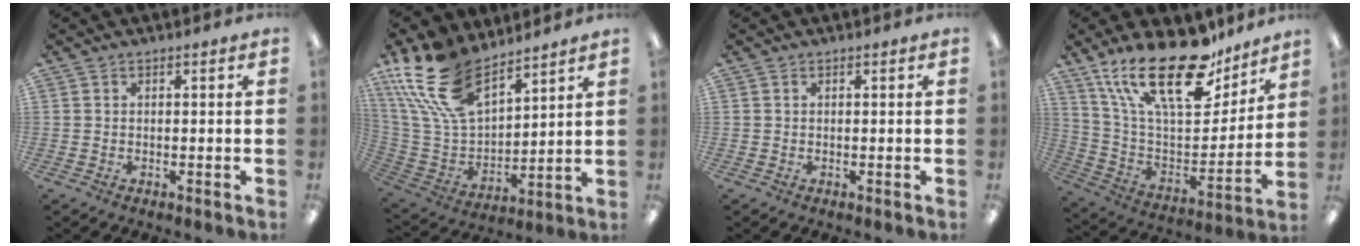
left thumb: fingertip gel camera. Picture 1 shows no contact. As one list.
[{"total": 21.6, "force": [14.2, 10.6, 12.3], "torque": [-0.276, -0.071, 0.264]}, {"total": 0.0}, {"total": 26.8, "force": [18.1, 10.7, 16.6], "torque": [-0.290, -0.107, 0.313]}]